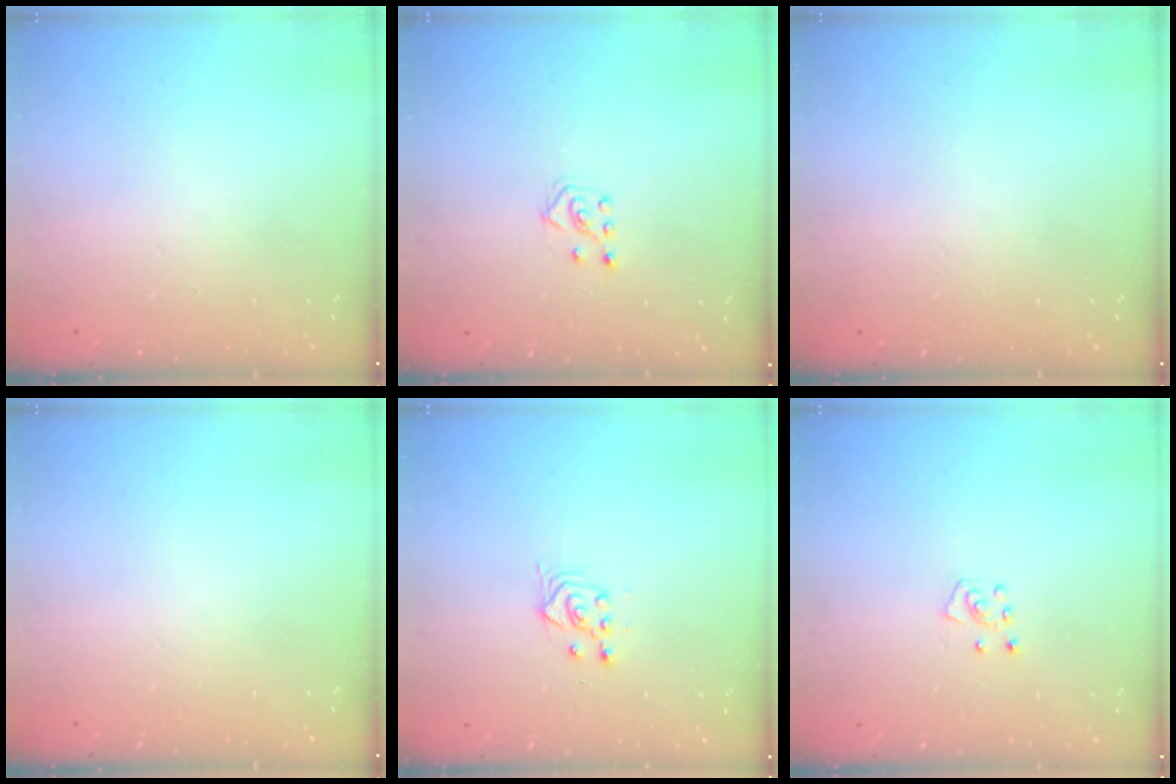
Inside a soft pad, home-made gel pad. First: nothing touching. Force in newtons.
{"total": 4.6, "press": 4.5, "slide": 0.8}
{"total": 0.0}
{"total": 0.0}
{"total": 3.0, "press": 2.6, "slide": 1.3}
{"total": 5.4, "press": 5.4, "slide": 0.6}